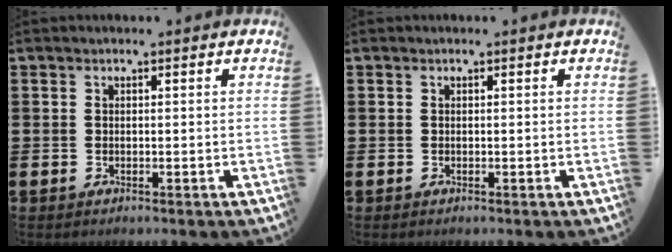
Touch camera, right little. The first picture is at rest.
{"total": 0.0}